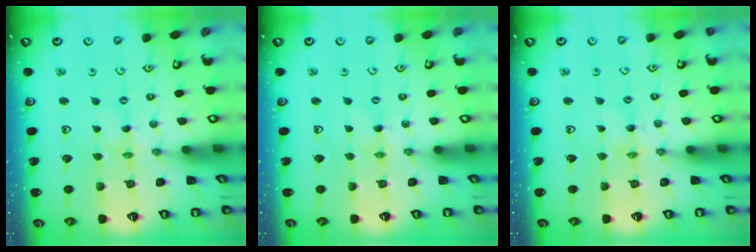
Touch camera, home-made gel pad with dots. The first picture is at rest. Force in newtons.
{"total": 0.0}
{"total": 1.5, "press": 1.4, "slide": 0.3}